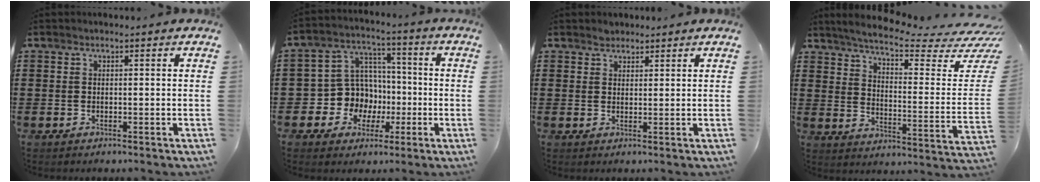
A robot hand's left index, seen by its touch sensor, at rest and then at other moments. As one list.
[{"total": 9.2, "force": [-1.4, 8.9, 2.1], "torque": [-0.091, 0.005, -0.019]}, {"total": 1.5, "force": [1.4, 0.7, 0.0], "torque": [-0.004, 0.001, 0.028]}, {"total": 5.3, "force": [4.4, -0.1, 3.0], "torque": [-0.071, -0.046, 0.068]}]